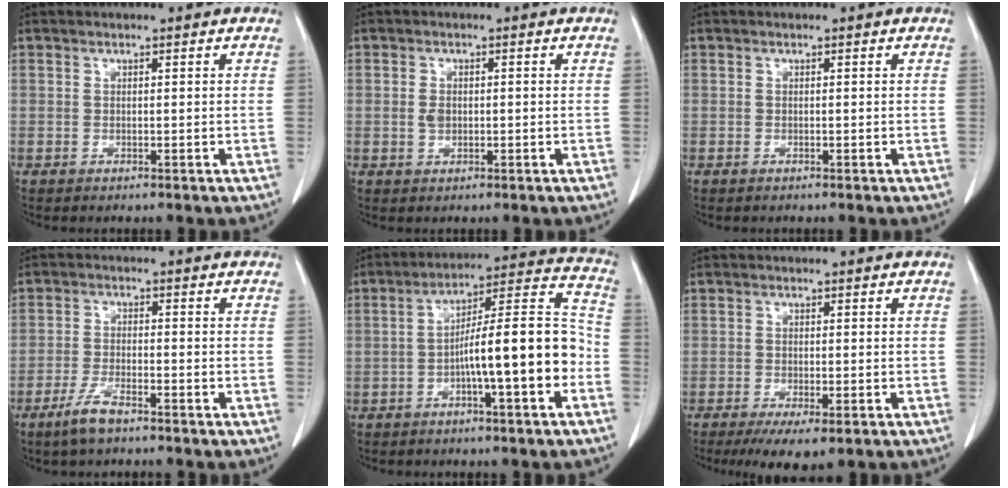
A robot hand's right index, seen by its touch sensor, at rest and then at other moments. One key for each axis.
{"total": 1.7, "fx": -0.1, "fy": 1.2, "fz": 1.3, "tx": -0.025, "ty": 0.003, "tz": 0.002}
{"total": 0.0}
{"total": 4.6, "fx": -3.4, "fy": 0.8, "fz": 3.0, "tx": -0.066, "ty": -0.005, "tz": -0.065}
{"total": 13.5, "fx": -3.8, "fy": 1.2, "fz": 12.9, "tx": -0.197, "ty": 0.030, "tz": -0.059}
{"total": 5.6, "fx": -3.5, "fy": 1.4, "fz": 4.2, "tx": -0.066, "ty": -0.016, "tz": -0.052}